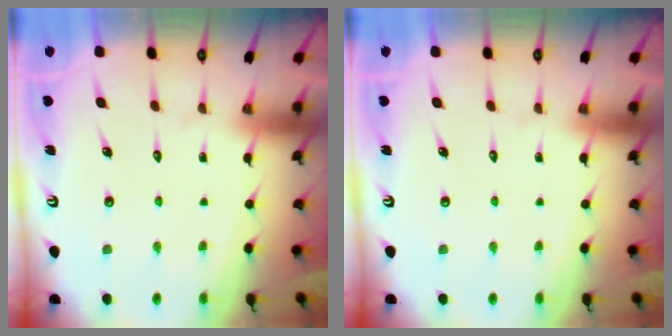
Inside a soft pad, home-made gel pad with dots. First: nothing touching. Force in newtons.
{"total": 0.0}